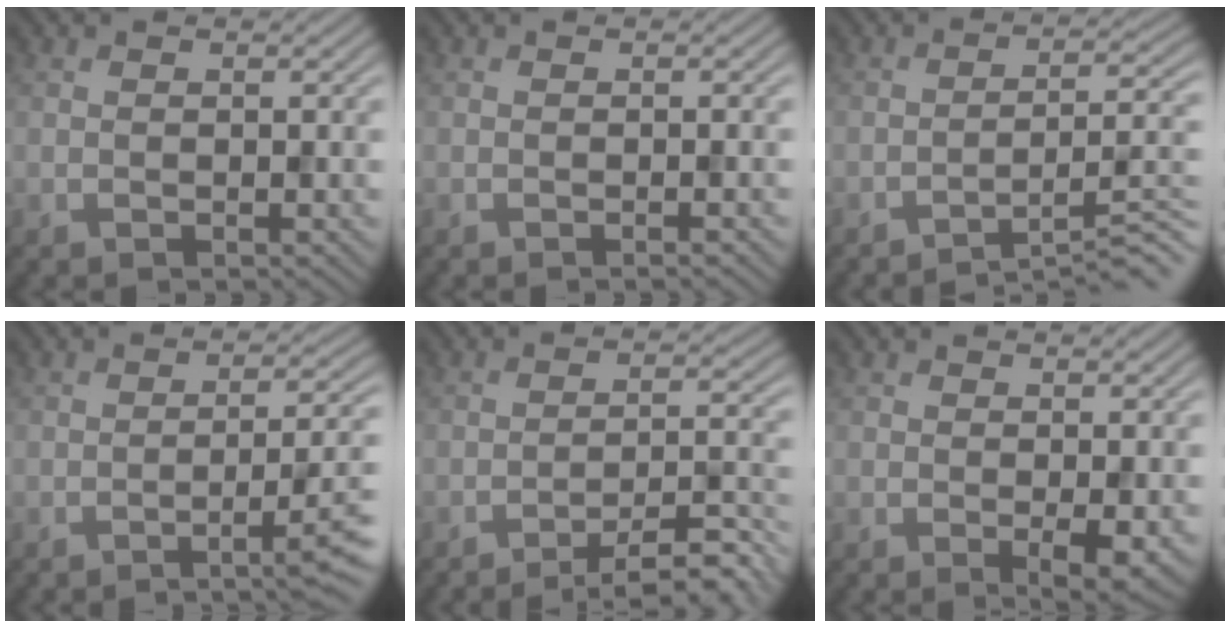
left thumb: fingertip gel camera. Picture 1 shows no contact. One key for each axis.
{"total": 0.6, "fx": -0.4, "fy": -0.1, "fz": 0.4, "tx": -0.005, "ty": 0.002, "tz": -0.010}
{"total": 7.2, "fx": -5.1, "fy": 0.8, "fz": 4.9, "tx": -0.071, "ty": 0.021, "tz": -0.084}
{"total": 6.1, "fx": -2.9, "fy": 0.9, "fz": 5.3, "tx": -0.077, "ty": 0.005, "tz": -0.051}
{"total": 8.0, "fx": -6.1, "fy": 1.1, "fz": 5.0, "tx": -0.084, "ty": 0.010, "tz": -0.086}
{"total": 2.3, "fx": 0.1, "fy": 0.9, "fz": 2.1, "tx": -0.035, "ty": -0.010, "tz": 0.004}